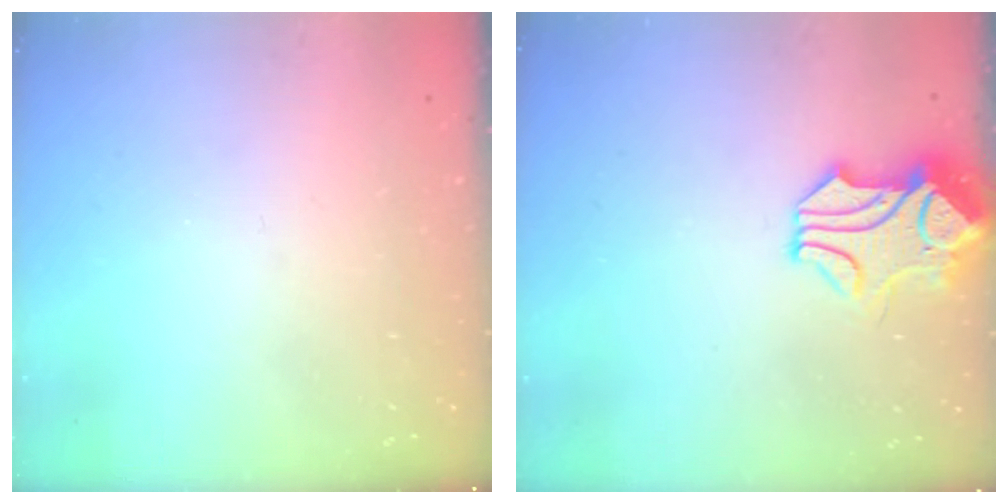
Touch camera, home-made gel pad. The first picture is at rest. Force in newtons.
{"total": 1.3, "press": 0.7, "slide": 1.1}